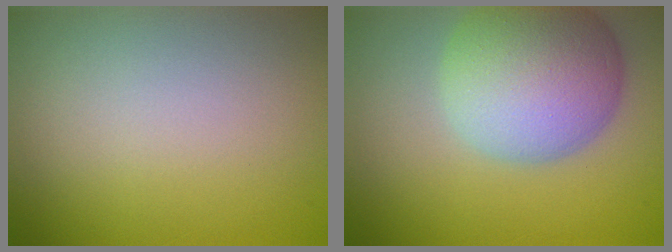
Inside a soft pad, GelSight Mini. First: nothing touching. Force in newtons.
{"total": 9.0, "press": 9.0, "slide": 0.4}